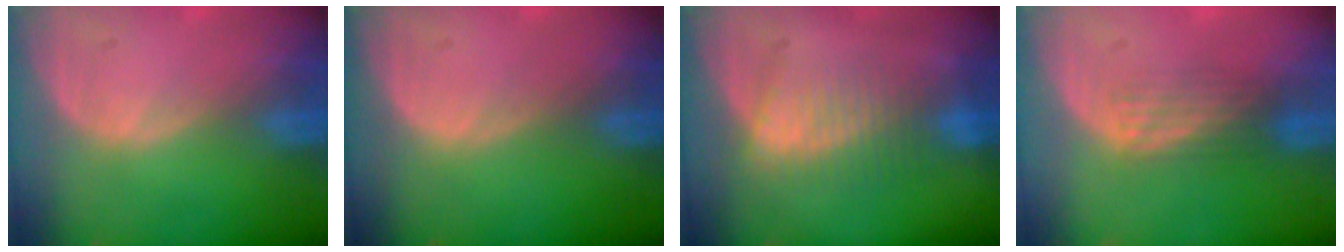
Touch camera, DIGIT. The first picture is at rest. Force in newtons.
{"total": 0.0}
{"total": 6.7, "press": 6.3, "slide": 2.1}
{"total": 2.9, "press": 2.9, "slide": 0.2}